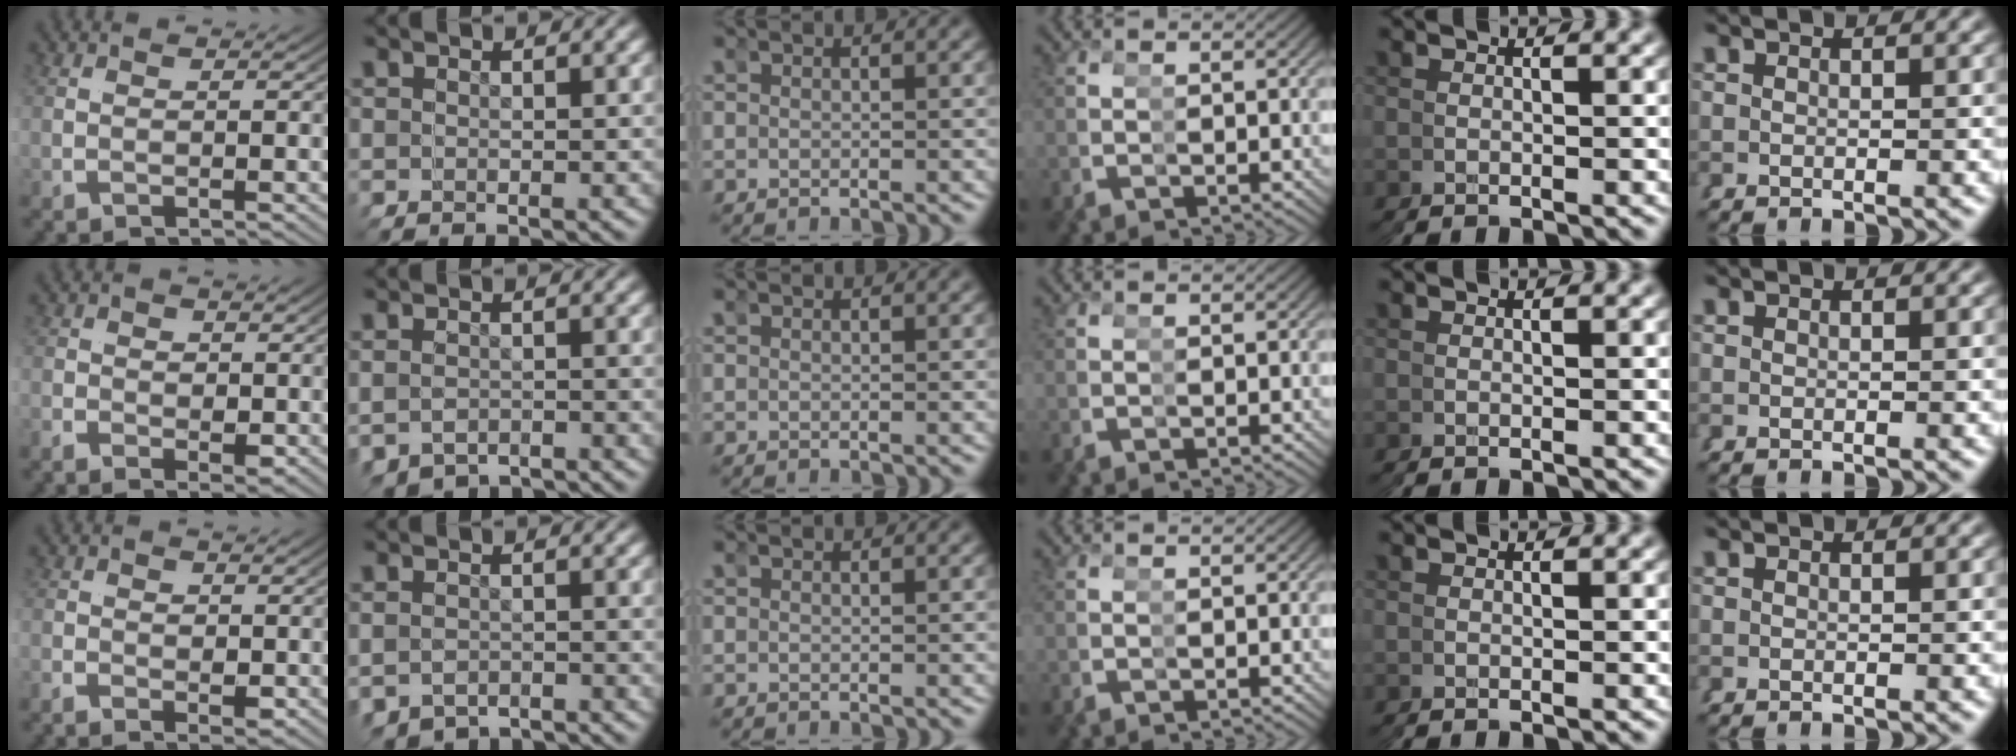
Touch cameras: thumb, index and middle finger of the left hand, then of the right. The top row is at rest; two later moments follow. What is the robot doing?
{"motion": "grasp_and_lifting", "object": "hoodie"}